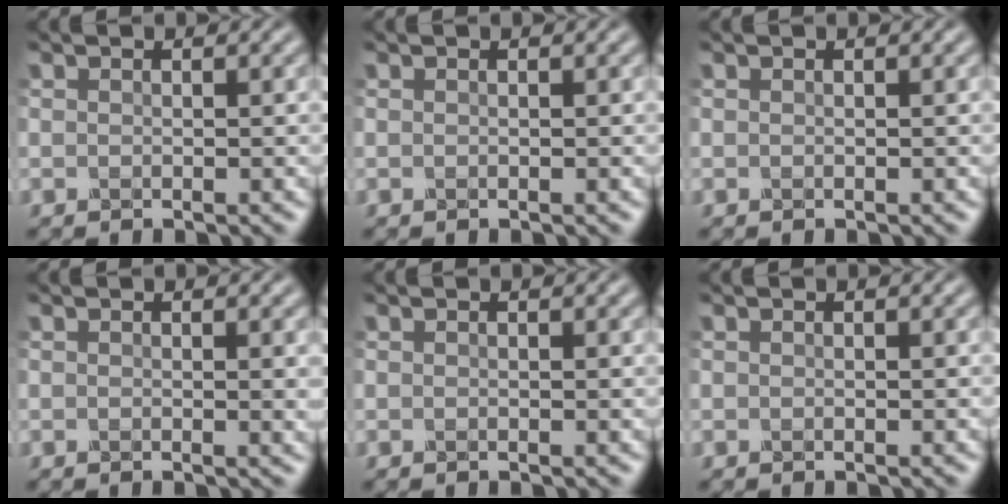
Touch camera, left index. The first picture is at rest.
{"total": 0.0}
{"total": 0.0}
{"total": 1.3, "force": [0.0, 0.6, 1.1], "torque": [-0.011, -0.001, -0.001]}
{"total": 0.0}
{"total": 0.0}